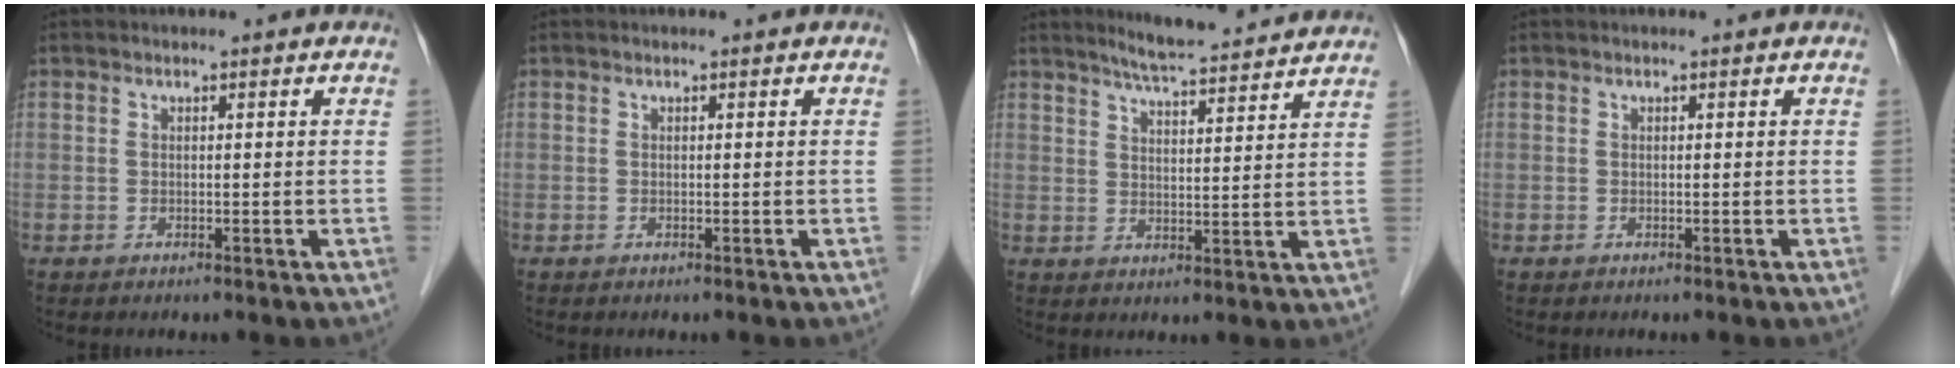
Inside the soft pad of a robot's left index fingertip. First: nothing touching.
{"total": 0.0}
{"total": 10.5, "force": [9.8, 0.3, 3.8], "torque": [-0.065, 0.014, 0.135]}
{"total": 0.0}